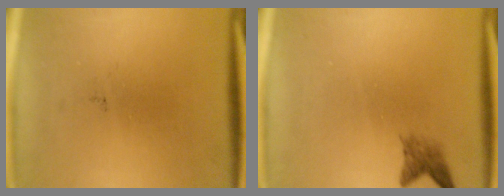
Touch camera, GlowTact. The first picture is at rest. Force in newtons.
{"total": 2.0}